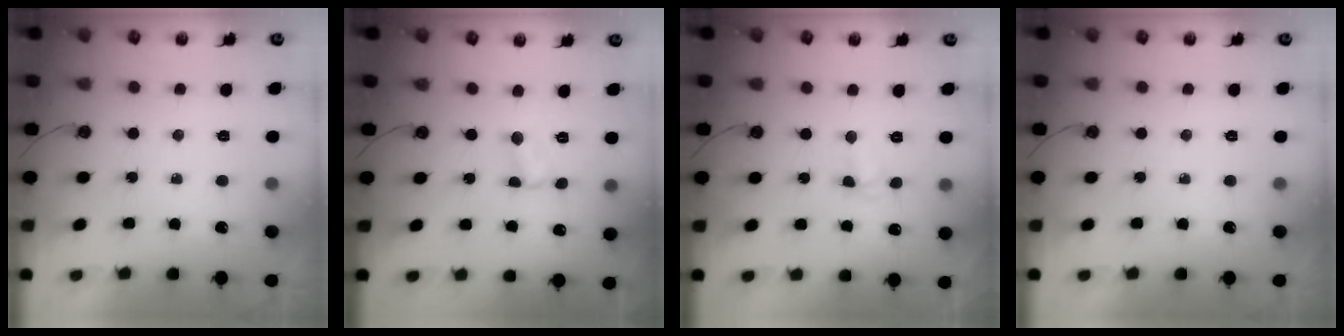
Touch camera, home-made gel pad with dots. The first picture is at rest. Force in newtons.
{"total": 2.5, "press": 2.5, "slide": 0.4}
{"total": 5.8, "press": 4.7, "slide": 3.4}
{"total": 0.0}